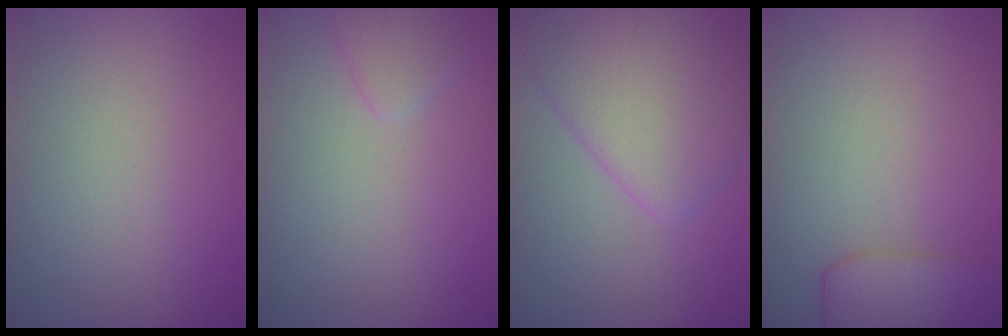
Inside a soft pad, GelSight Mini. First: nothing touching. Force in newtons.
{"total": 1.5, "press": 1.5, "slide": 0.2}
{"total": 6.9, "press": 6.9, "slide": 0.2}
{"total": 4.6, "press": 4.6, "slide": 0.4}